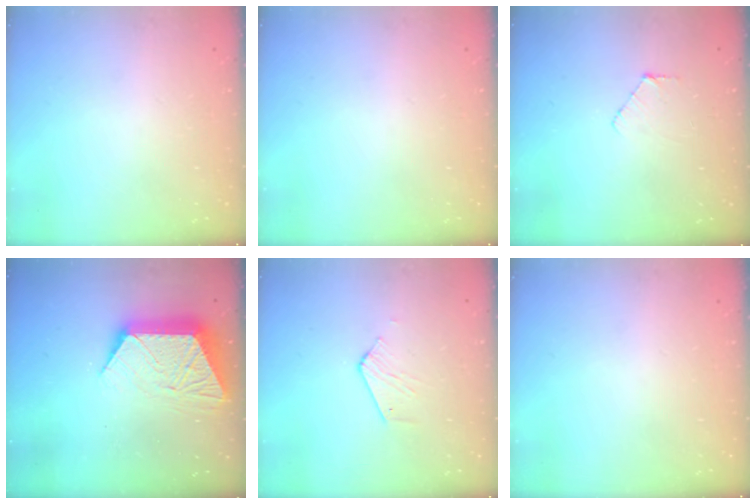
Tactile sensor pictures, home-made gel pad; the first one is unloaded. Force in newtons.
{"total": 0.0}
{"total": 5.0, "press": 5.0, "slide": 0.5}
{"total": 13.4, "press": 13.3, "slide": 0.9}
{"total": 2.8, "press": 2.8, "slide": 0.4}
{"total": 0.0}